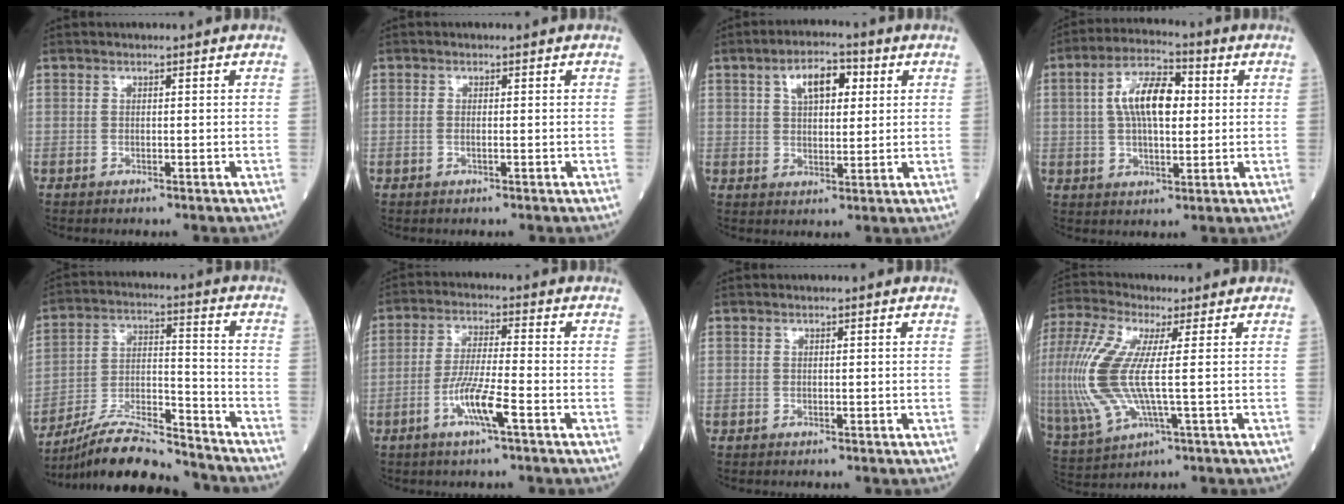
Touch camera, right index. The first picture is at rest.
{"total": 1.0, "force": [-0.1, 0.4, 0.9], "torque": [-0.023, 0.000, -0.002]}
{"total": 7.1, "force": [2.8, 3.3, 5.7], "torque": [-0.093, 0.014, 0.047]}
{"total": 10.1, "force": [1.7, 4.1, 9.1], "torque": [-0.171, 0.022, 0.027]}
{"total": 15.9, "force": [-14.6, 1.7, 6.0], "torque": [-0.115, 0.013, -0.255]}
{"total": 7.4, "force": [-3.2, 0.2, 6.7], "torque": [-0.134, -0.006, -0.062]}
{"total": 0.0}
{"total": 15.7, "force": [0.4, 4.2, 15.1], "torque": [-0.377, 0.000, 0.009]}